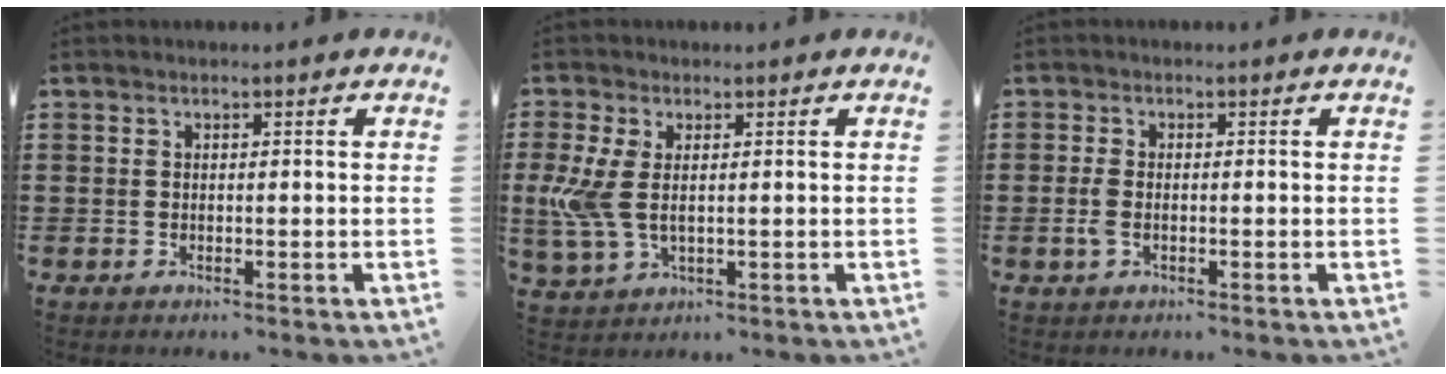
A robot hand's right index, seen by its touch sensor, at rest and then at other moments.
{"total": 6.2, "force": [0.3, 3.2, 5.3], "torque": [-0.135, -0.004, -0.001]}
{"total": 2.2, "force": [-0.4, 1.0, 1.9], "torque": [-0.052, -0.006, -0.013]}